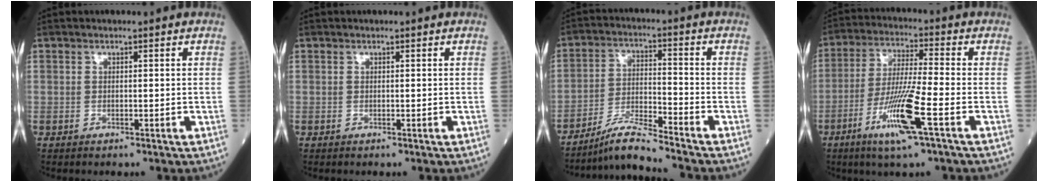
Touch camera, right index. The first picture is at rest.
{"total": 0.0}
{"total": 6.7, "force": [-6.0, -1.4, 2.6], "torque": [-0.054, -0.014, -0.113]}
{"total": 11.1, "force": [-4.9, -0.2, 10.0], "torque": [-0.197, -0.016, -0.094]}